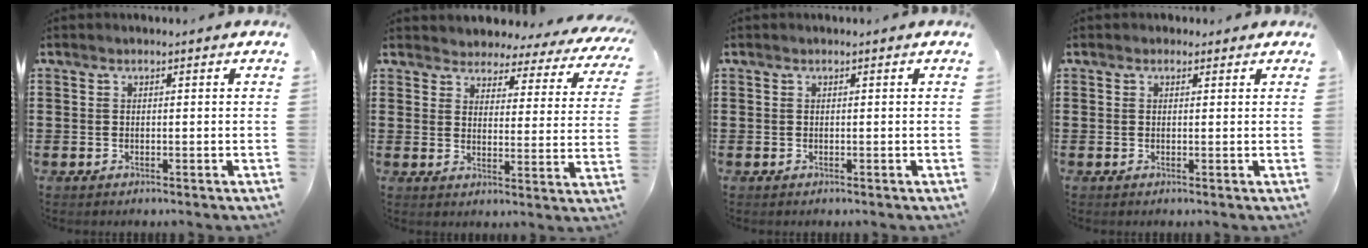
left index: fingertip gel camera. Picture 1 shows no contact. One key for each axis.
{"total": 3.5, "fx": 3.4, "fy": 0.9, "fz": 0.0, "tx": -0.026, "ty": -0.023, "tz": 0.055}
{"total": 0.0}
{"total": 0.8, "fx": 0.4, "fy": 0.6, "fz": 0.3, "tx": 0.001, "ty": 0.003, "tz": 0.005}